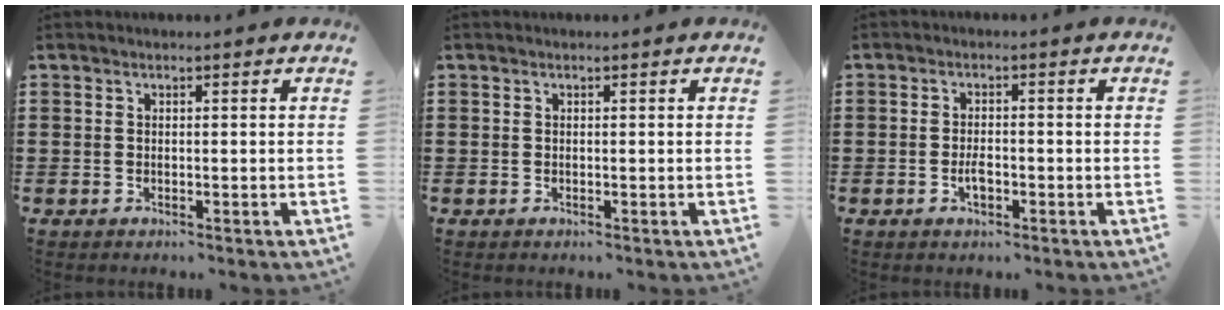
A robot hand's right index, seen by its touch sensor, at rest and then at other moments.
{"total": 0.0}
{"total": 2.5, "force": [-1.0, 1.0, 2.1], "torque": [-0.037, 0.001, -0.017]}